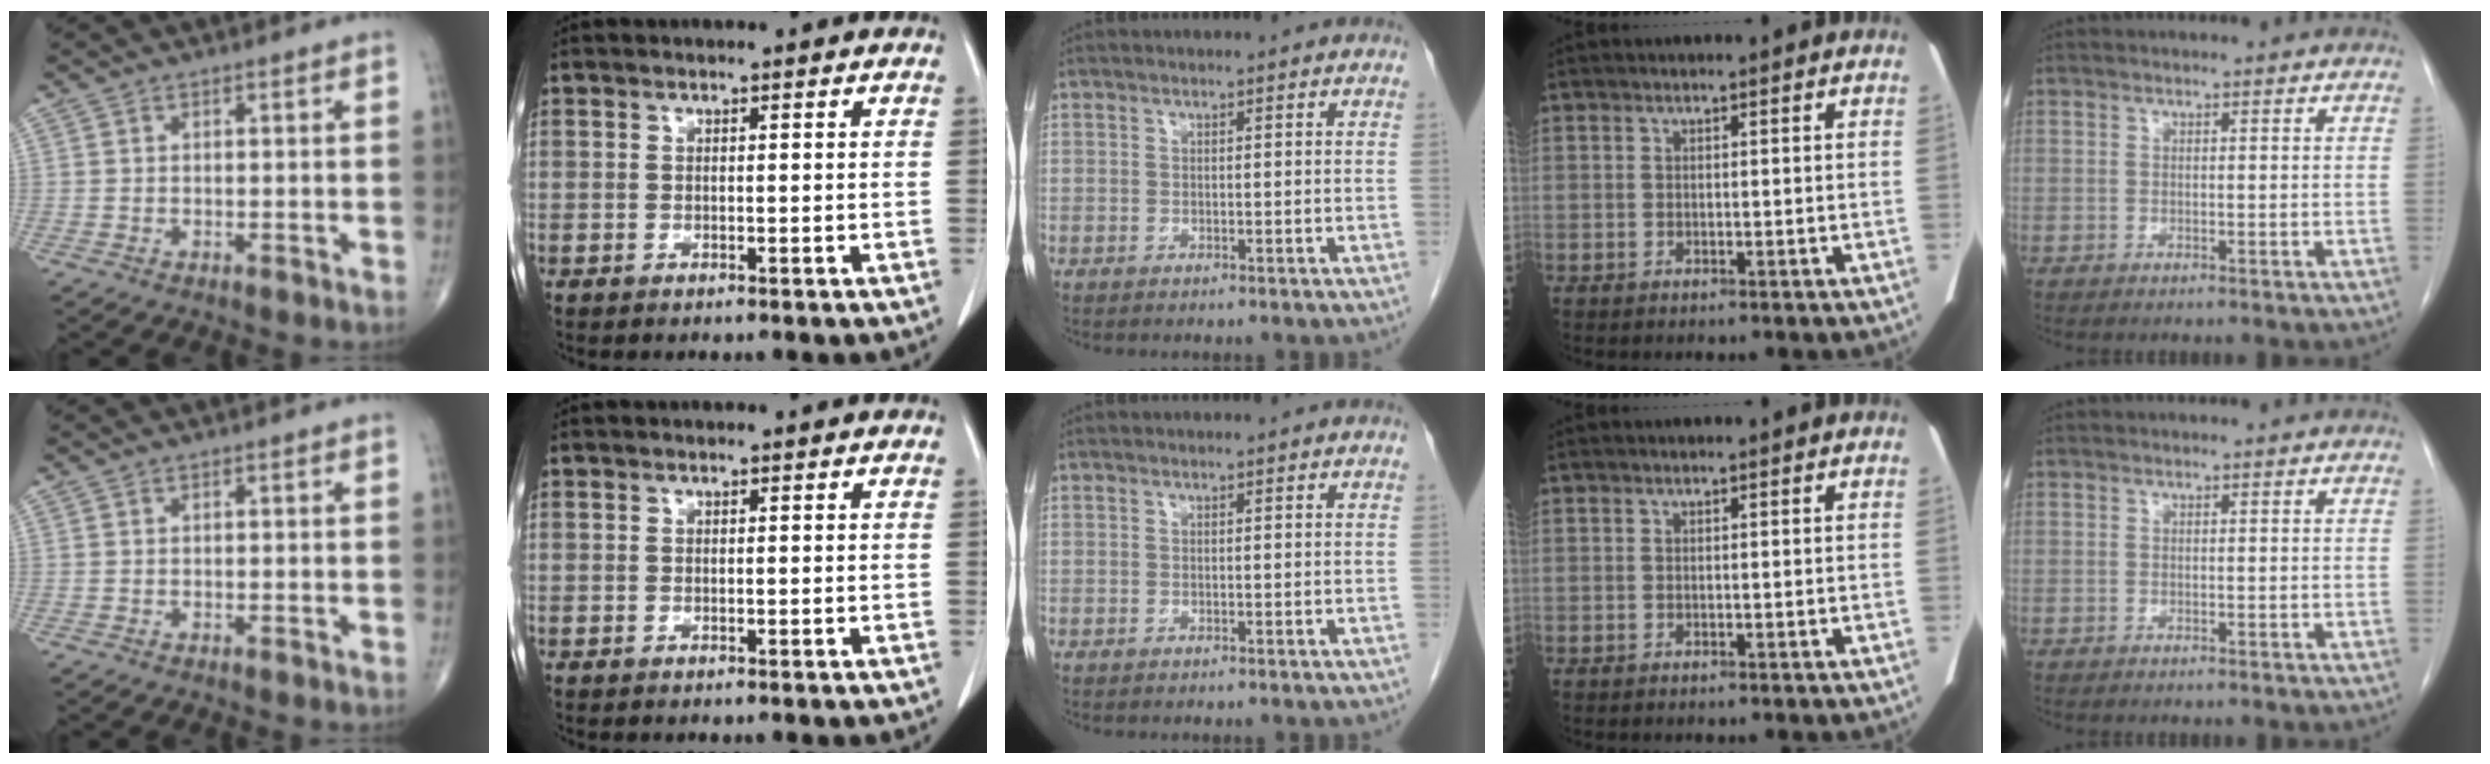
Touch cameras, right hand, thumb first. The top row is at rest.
{}